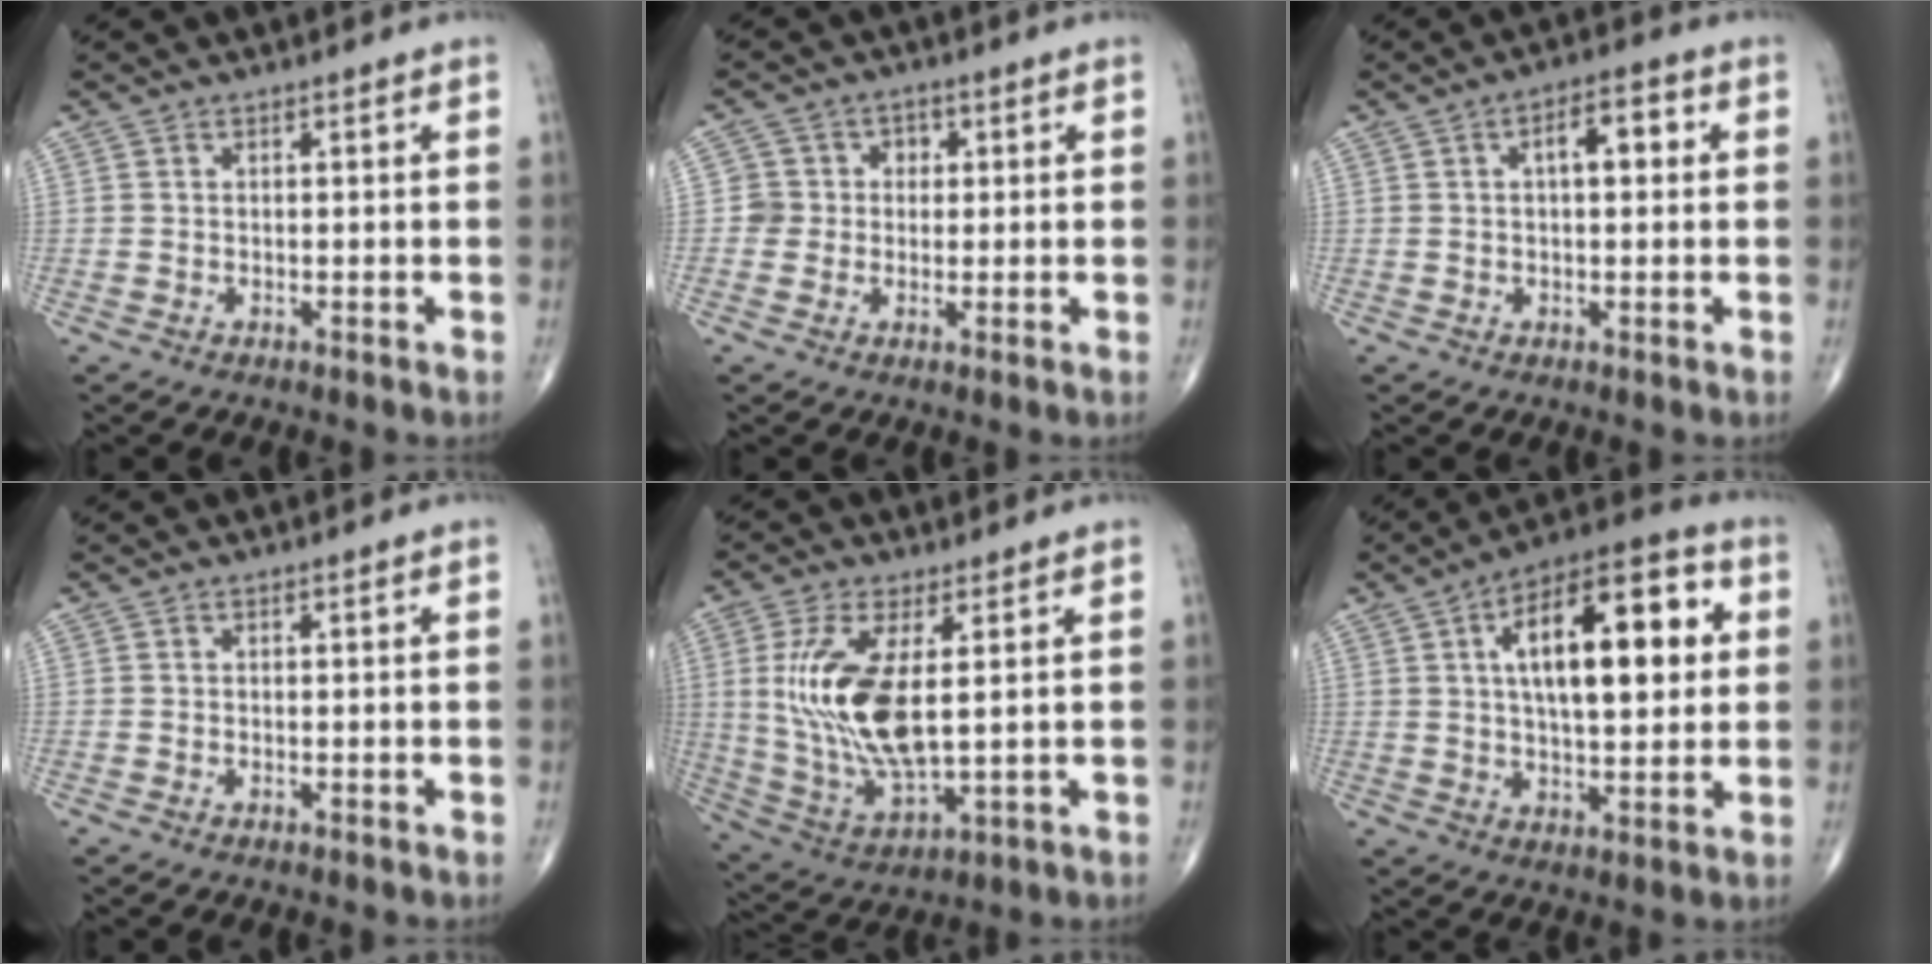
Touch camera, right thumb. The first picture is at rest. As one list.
[{"total": 4.2, "force": [0.2, 4.2, 0.4], "torque": [0.033, 0.011, -0.004]}, {"total": 5.6, "force": [1.1, 2.5, 4.9], "torque": [-0.066, 0.014, 0.010]}, {"total": 0.0}, {"total": 15.6, "force": [2.3, 6.2, 14.1], "torque": [-0.300, -0.022, 0.057]}, {"total": 19.6, "force": [4.2, 8.5, 17.1], "torque": [-0.234, 0.016, 0.056]}]